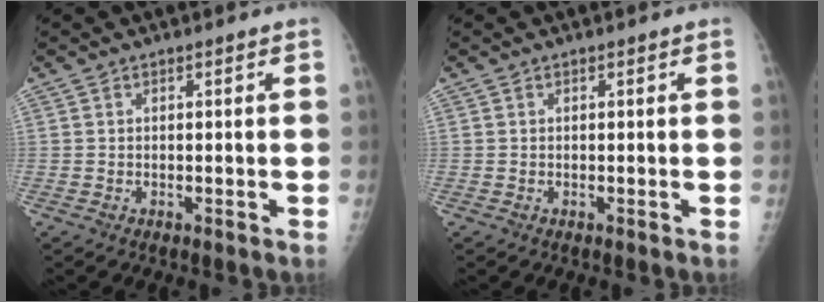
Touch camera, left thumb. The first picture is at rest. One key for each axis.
{"total": 0.0}